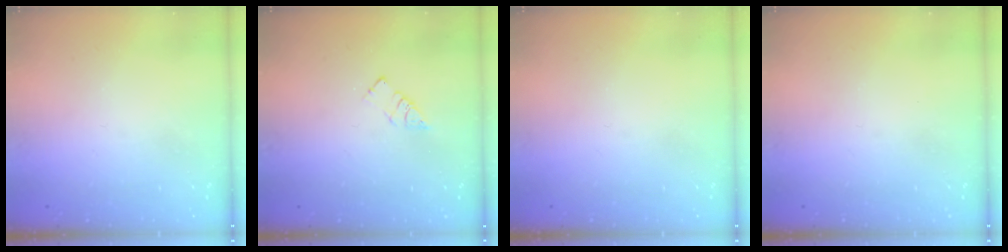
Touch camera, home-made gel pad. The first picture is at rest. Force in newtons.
{"total": 3.3, "press": 3.3, "slide": 0.3}
{"total": 0.0}
{"total": 0.0}